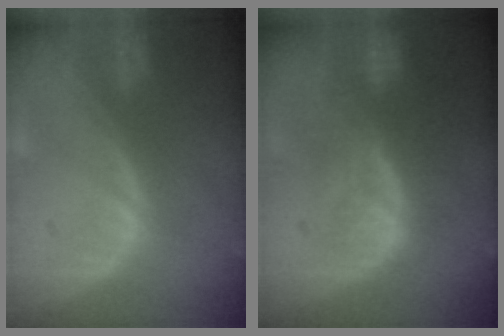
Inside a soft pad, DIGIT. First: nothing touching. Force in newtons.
{"total": 10.1, "press": 8.5, "slide": 5.6}